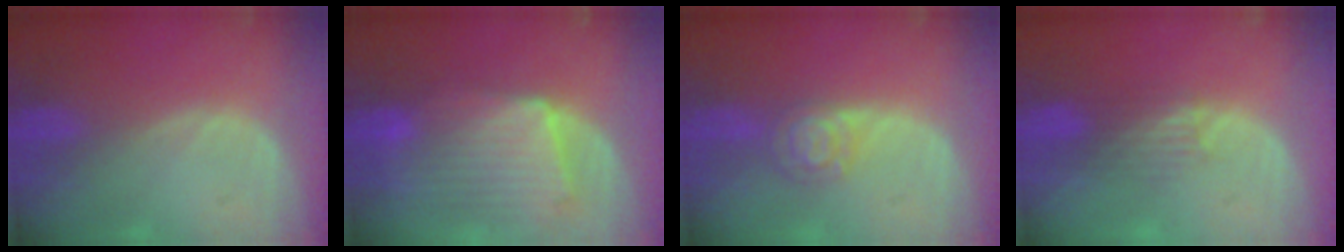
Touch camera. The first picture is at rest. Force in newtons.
{"total": 10.4, "press": 9.1, "slide": 5.0}
{"total": 4.9, "press": 4.3, "slide": 2.3}
{"total": 3.3, "press": 3.1, "slide": 1.1}